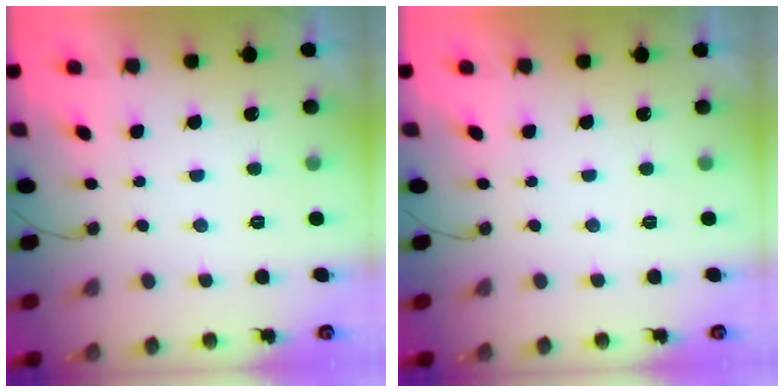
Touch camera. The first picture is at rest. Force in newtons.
{"total": 1.8, "press": 1.8, "slide": 0.0}